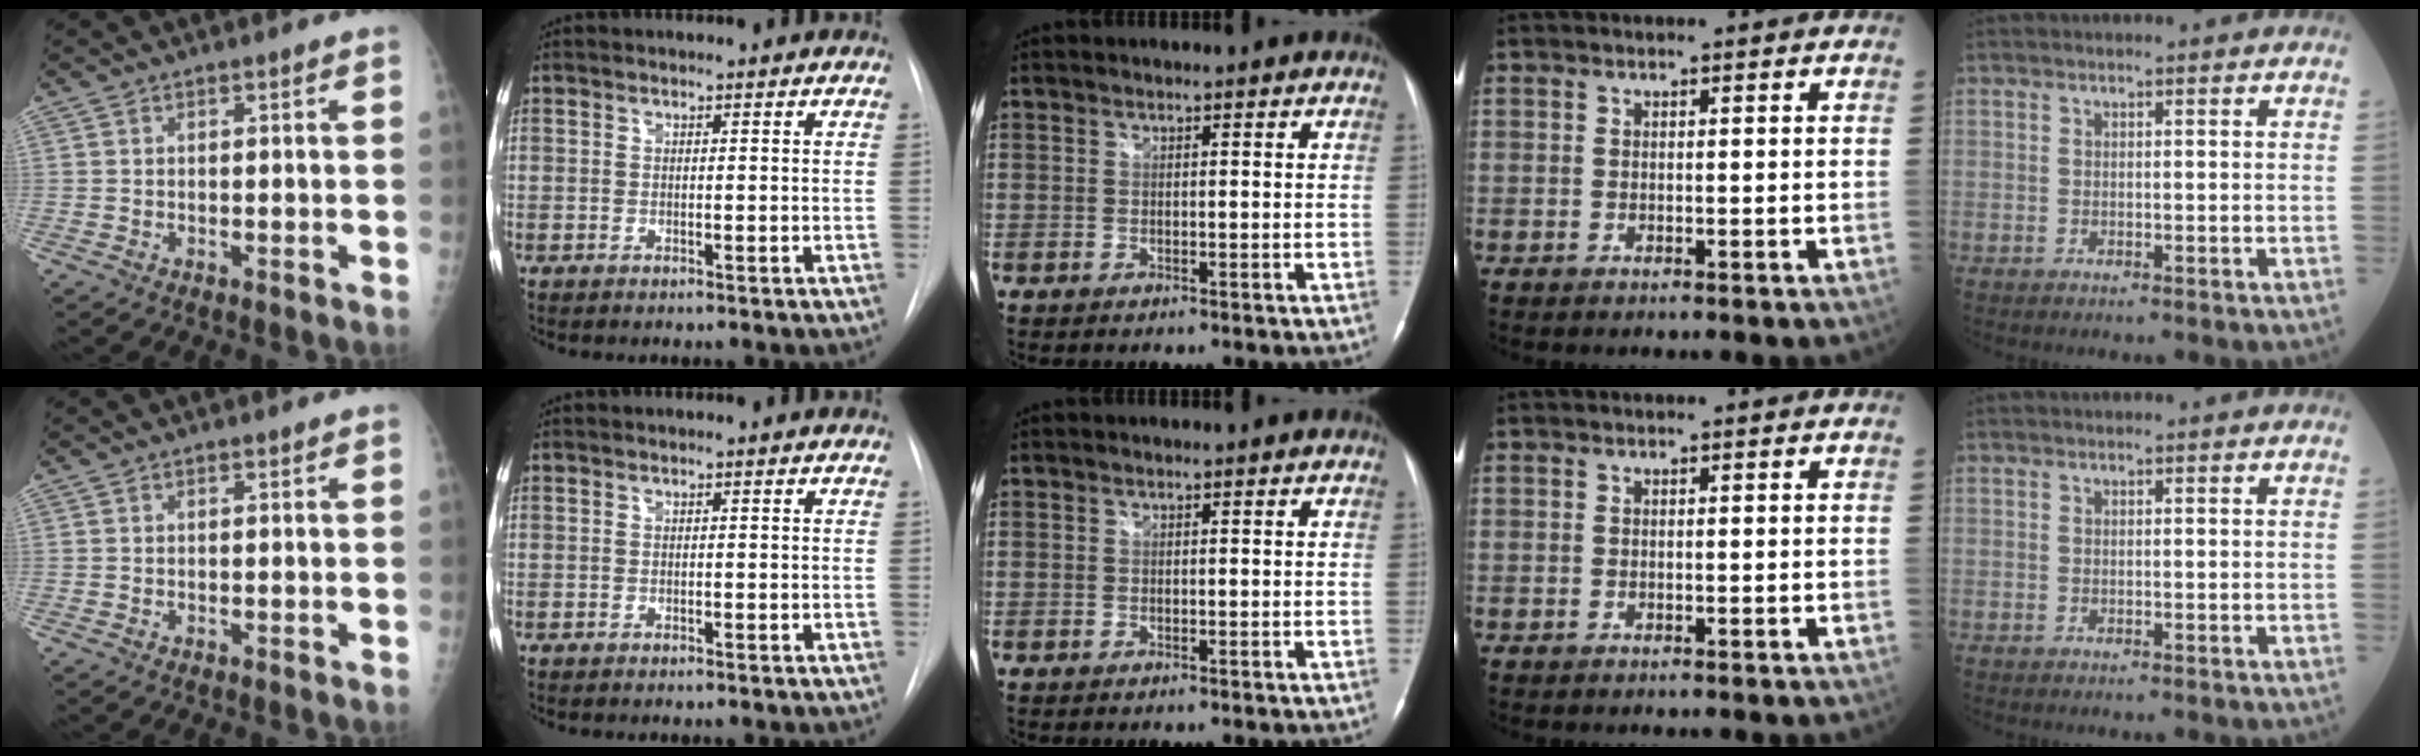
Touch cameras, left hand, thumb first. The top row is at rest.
{}